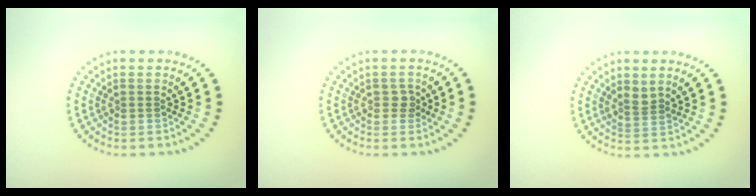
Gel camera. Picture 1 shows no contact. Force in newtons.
{"total": 0.9, "press": 0.8, "slide": 0.3}
{"total": 1.5, "press": 1.2, "slide": 1.0}